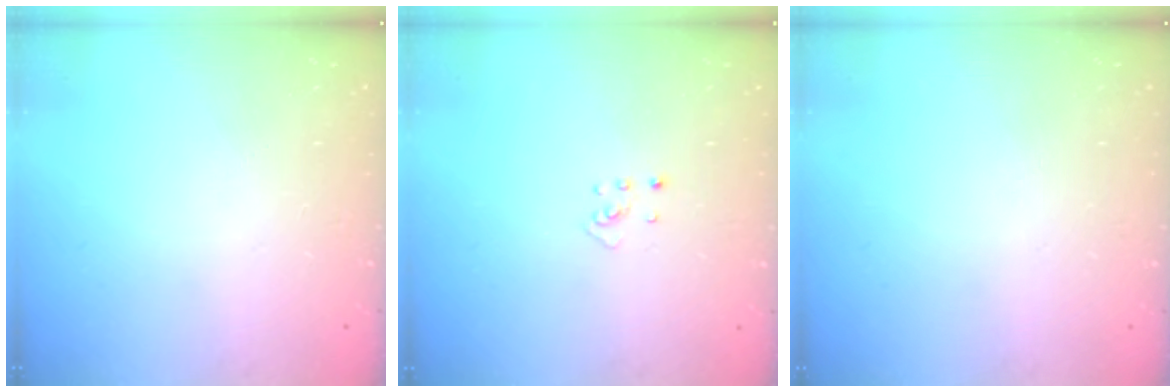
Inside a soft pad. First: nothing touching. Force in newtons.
{"total": 2.5, "press": 2.4, "slide": 0.5}
{"total": 0.0}